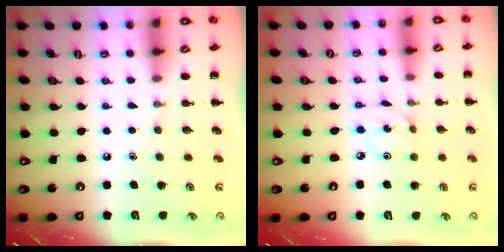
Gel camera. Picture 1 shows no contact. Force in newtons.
{"total": 0.8, "press": 0.8, "slide": 0.2}